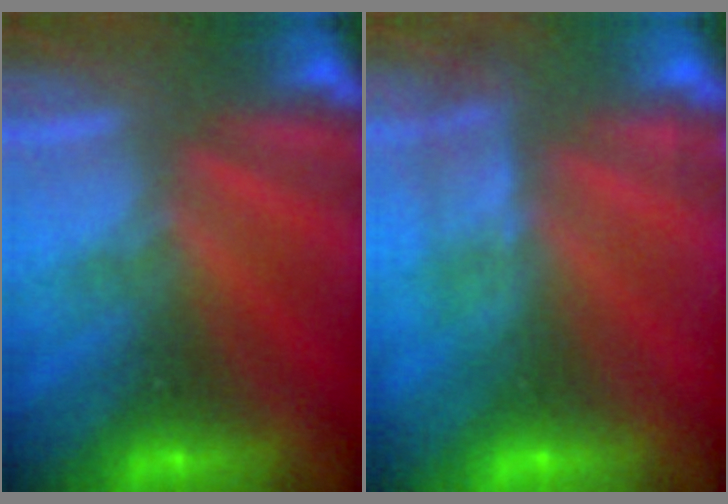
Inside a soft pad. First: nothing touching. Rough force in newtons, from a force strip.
{"total": 2.3}